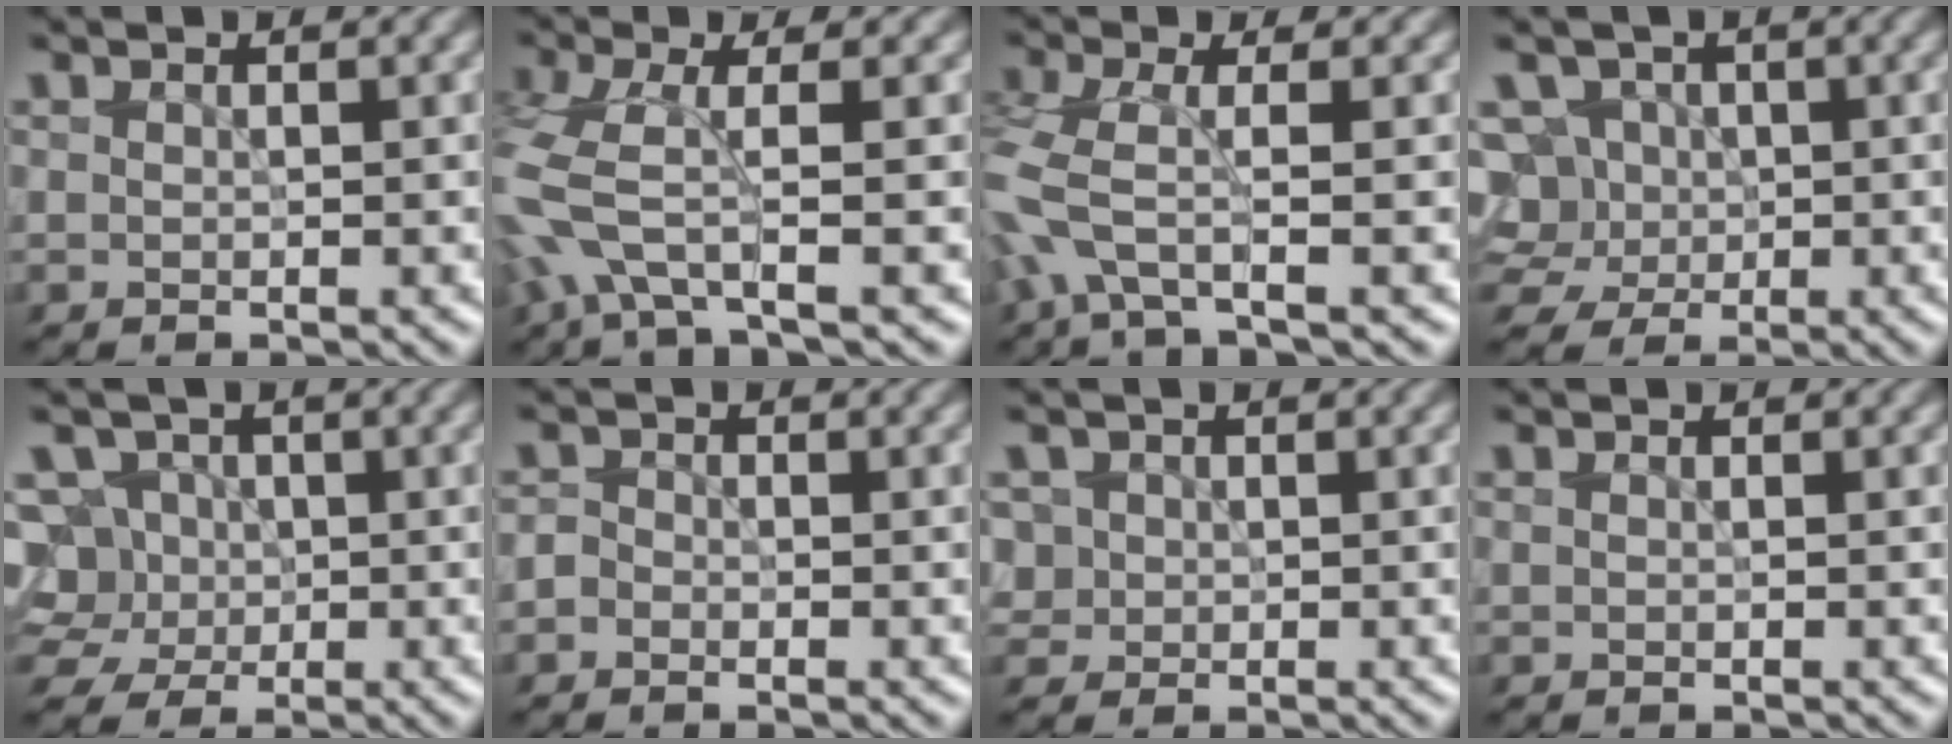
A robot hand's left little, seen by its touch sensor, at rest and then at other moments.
{"total": 5.1, "force": [-1.5, 1.7, 4.6], "torque": [-0.117, -0.005, -0.039]}
{"total": 4.4, "force": [-1.4, 1.2, 3.9], "torque": [-0.094, -0.006, -0.037]}
{"total": 6.8, "force": [1.5, 5.8, 3.2], "torque": [-0.048, 0.036, -0.001]}
{"total": 7.7, "force": [1.2, 6.7, 3.7], "torque": [-0.059, 0.040, -0.016]}
{"total": 1.4, "force": [-0.9, 1.0, 0.4], "torque": [-0.004, 0.006, -0.019]}
{"total": 2.3, "force": [0.5, 2.2, 0.6], "torque": [0.000, 0.018, 0.000]}
{"total": 0.0}